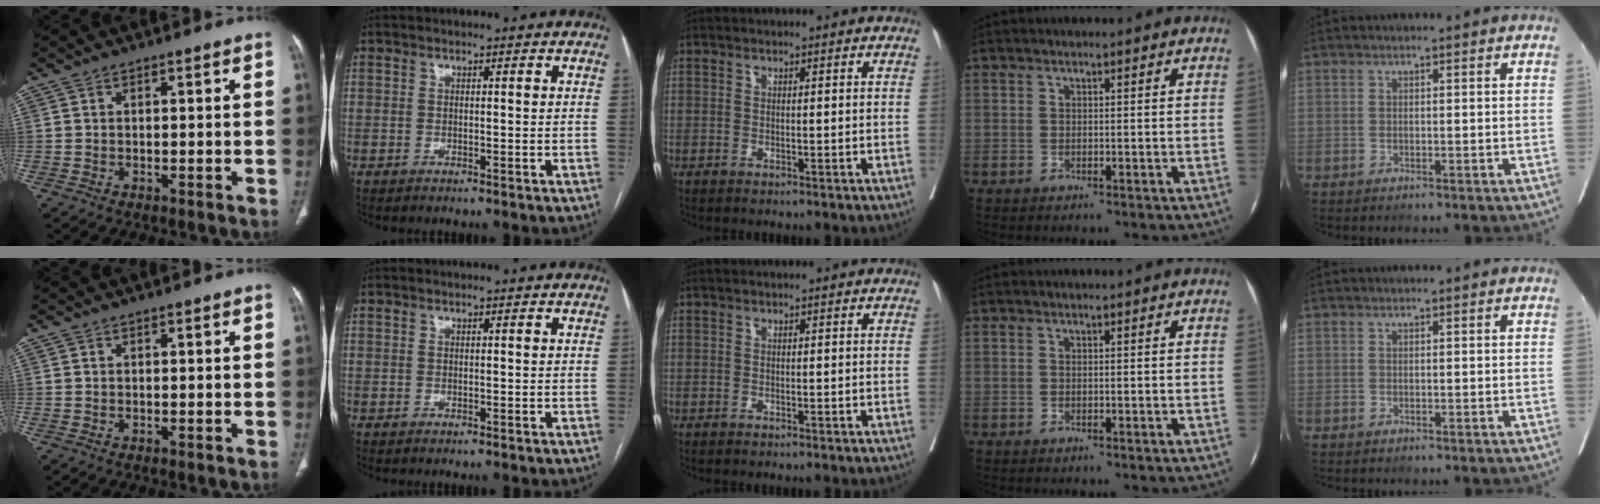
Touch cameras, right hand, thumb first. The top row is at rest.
{}